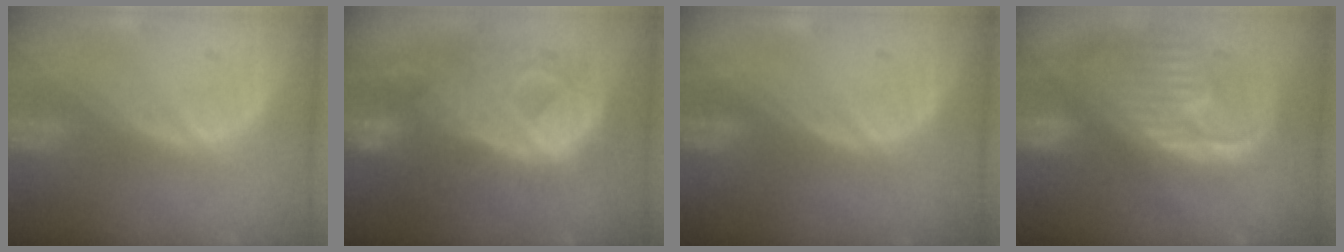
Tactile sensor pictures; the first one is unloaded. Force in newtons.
{"total": 12.6, "press": 12.6, "slide": 1.2}
{"total": 0.0}
{"total": 12.5, "press": 10.7, "slide": 6.5}